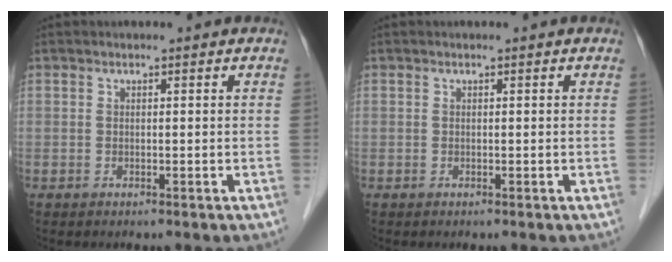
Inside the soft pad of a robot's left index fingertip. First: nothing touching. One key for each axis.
{"total": 0.0}